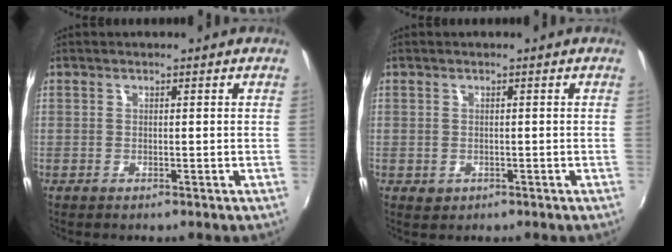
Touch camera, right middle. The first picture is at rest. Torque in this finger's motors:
{"motor_torque": [0.40, -0.35, 0.05, 0.00]}